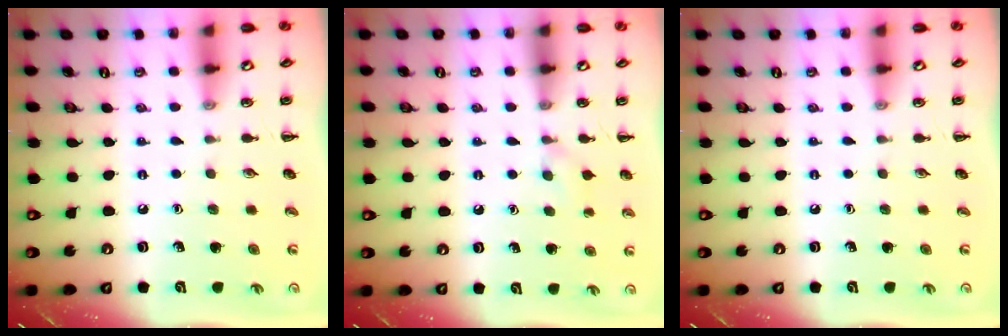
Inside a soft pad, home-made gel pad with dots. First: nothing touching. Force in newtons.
{"total": 6.3, "press": 6.0, "slide": 1.9}
{"total": 0.0}